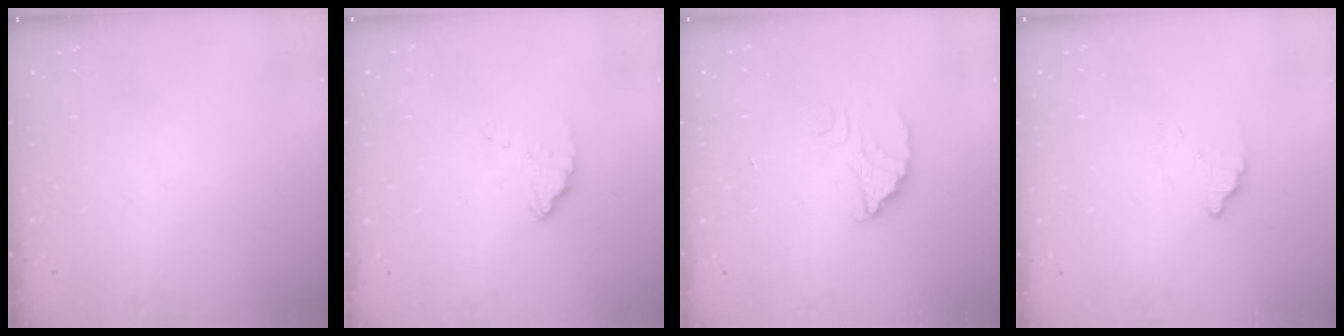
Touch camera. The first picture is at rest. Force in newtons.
{"total": 2.5, "press": 2.5, "slide": 0.2}
{"total": 2.5, "press": 2.5, "slide": 0.1}
{"total": 2.9, "press": 2.9, "slide": 0.1}